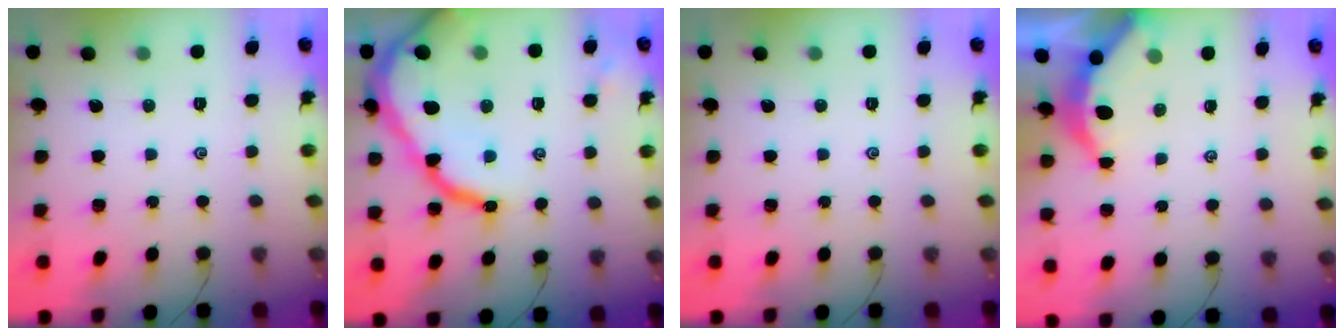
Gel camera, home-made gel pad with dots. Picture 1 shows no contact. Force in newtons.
{"total": 19.6, "press": 19.6, "slide": 1.6}
{"total": 0.0}
{"total": 3.8, "press": 3.8, "slide": 0.4}